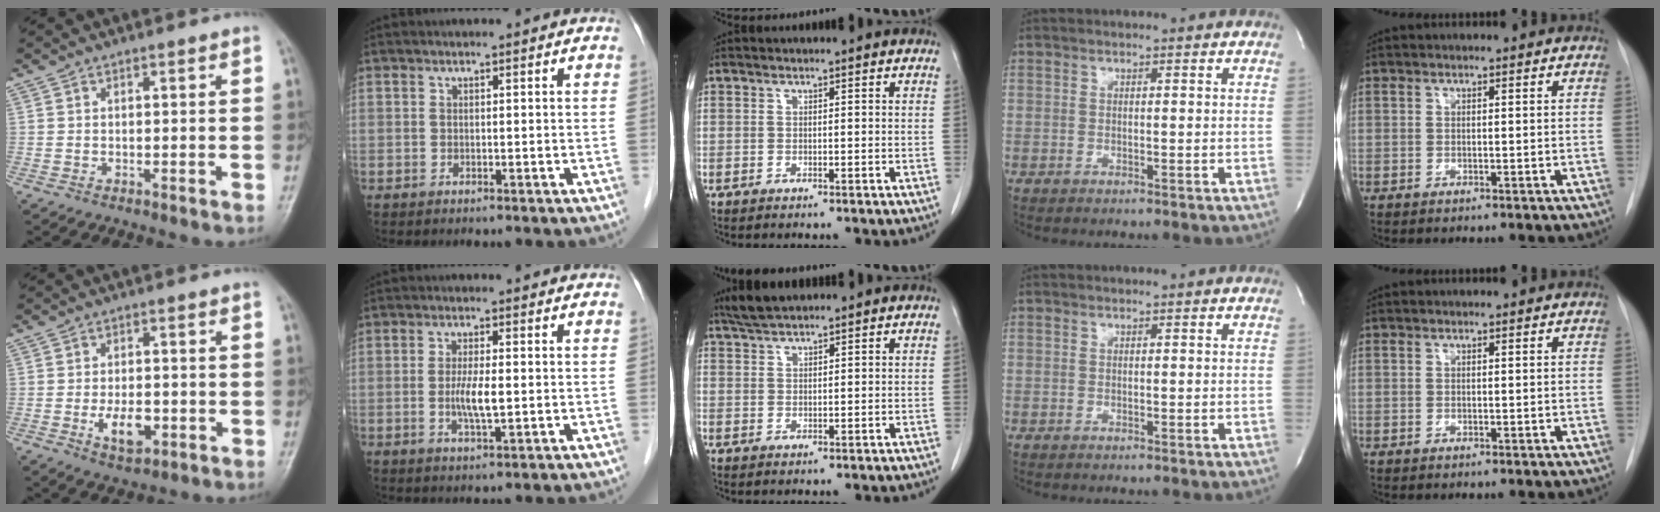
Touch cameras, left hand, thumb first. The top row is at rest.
{"thumb": {"total": 6.2, "force": [-1.8, 3.3, 4.9], "torque": [-0.076, 0.001, -0.025]}, "index": {"total": 4.2, "force": [-0.4, 0.6, 4.1], "torque": [-0.084, -0.007, -0.007]}, "middle": {"total": 3.7, "force": [3.4, 0.4, 1.5], "torque": [-0.036, 0.014, 0.067]}}